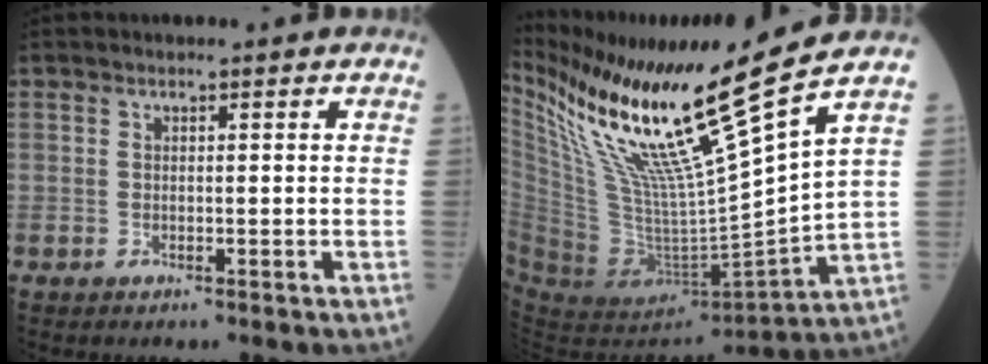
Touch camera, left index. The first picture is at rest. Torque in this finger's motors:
{"motor_torque": [0.61, -0.80, 0.50, 0.21]}